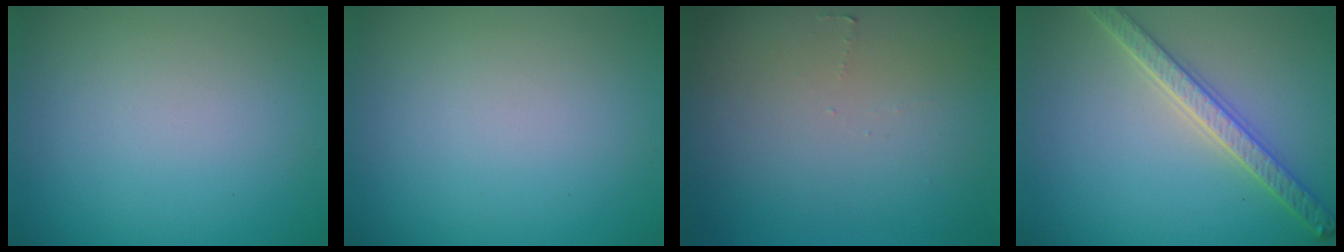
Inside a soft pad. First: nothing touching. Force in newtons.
{"total": 0.0}
{"total": 0.5, "press": 0.5, "slide": 0.1}
{"total": 4.2, "press": 3.6, "slide": 2.3}